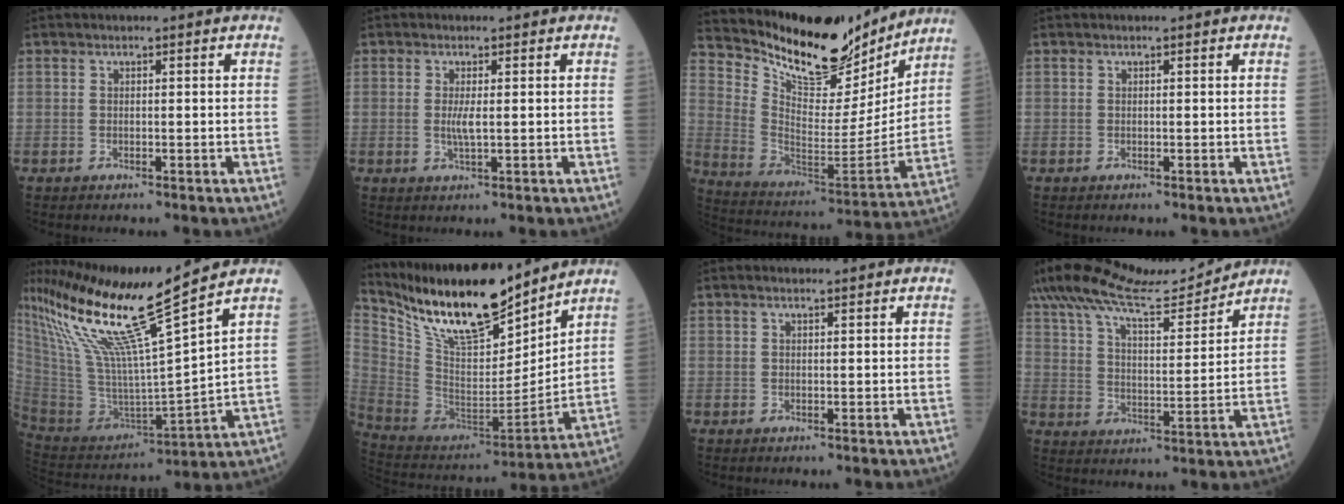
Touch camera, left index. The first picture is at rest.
{"total": 2.0, "force": [-0.1, 0.3, 2.0], "torque": [-0.048, -0.008, 0.001]}
{"total": 18.8, "force": [17.0, 5.1, 6.3], "torque": [-0.121, -0.041, 0.275]}
{"total": 0.0}
{"total": 19.5, "force": [13.6, -2.0, 13.9], "torque": [-0.258, -0.020, 0.255]}
{"total": 19.9, "force": [16.4, 4.2, 10.5], "torque": [-0.197, -0.013, 0.305]}
{"total": 0.6, "force": [0.6, 0.0, 0.2], "torque": [-0.010, 0.002, 0.013]}
{"total": 15.2, "force": [14.2, 0.9, 5.3], "torque": [-0.111, 0.010, 0.238]}